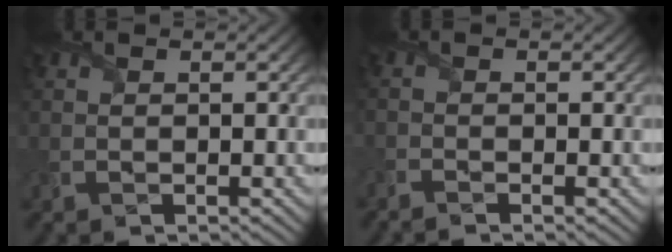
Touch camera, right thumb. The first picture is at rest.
{"total": 1.6, "force": [-1.5, 0.1, 0.6], "torque": [-0.014, -0.004, -0.033]}